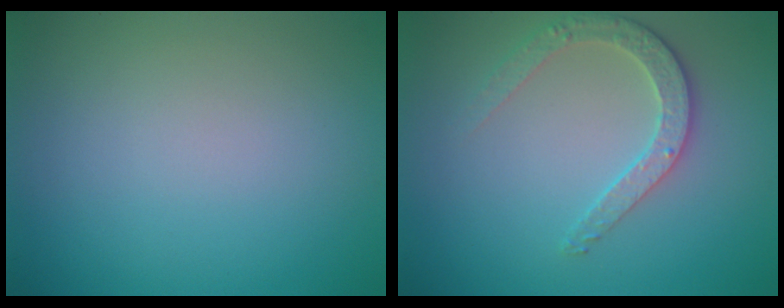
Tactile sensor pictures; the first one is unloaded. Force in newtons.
{"total": 2.7, "press": 2.6, "slide": 0.7}